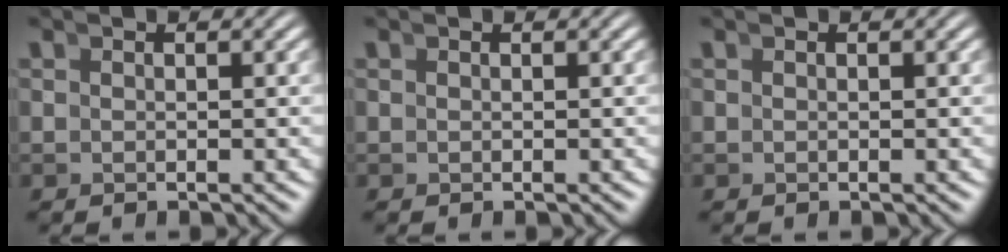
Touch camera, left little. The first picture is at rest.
{"total": 0.0}
{"total": 0.0}